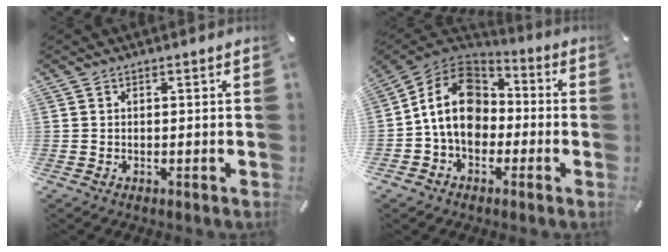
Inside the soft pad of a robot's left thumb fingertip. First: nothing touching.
{"total": 13.7, "force": [-1.4, 11.1, 7.8], "torque": [-0.168, 0.025, -0.026]}